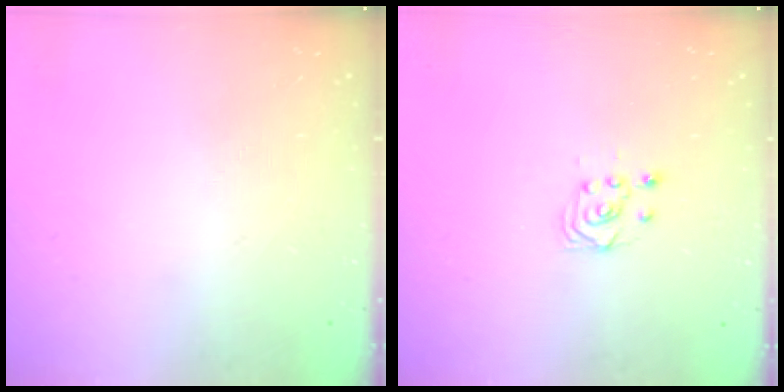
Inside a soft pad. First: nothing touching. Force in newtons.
{"total": 3.2, "press": 2.9, "slide": 1.2}